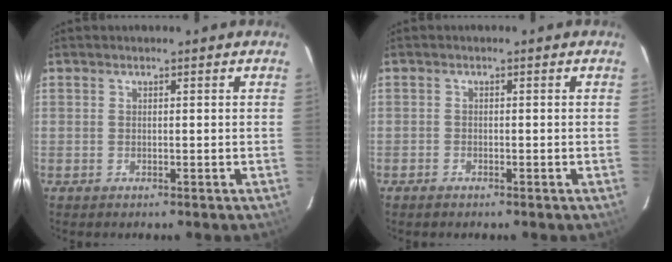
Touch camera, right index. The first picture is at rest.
{"total": 1.0, "force": [-0.9, 0.5, 0.1], "torque": [-0.009, 0.002, -0.017]}